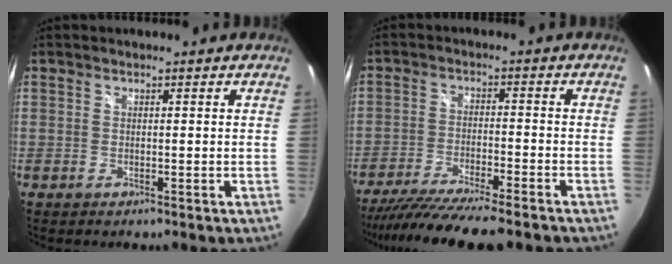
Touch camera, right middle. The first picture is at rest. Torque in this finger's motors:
{"motor_torque": [1.06, -1.08, 0.24, 0.10]}